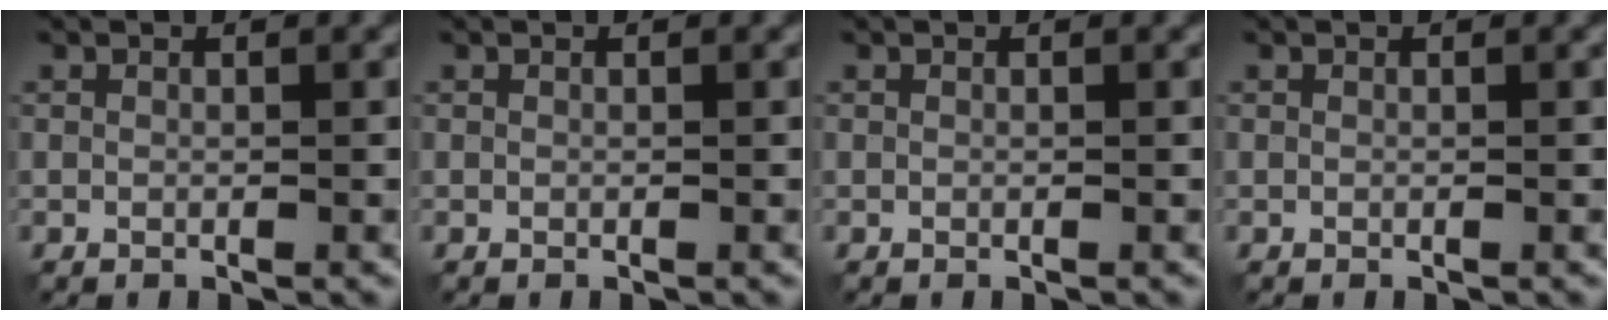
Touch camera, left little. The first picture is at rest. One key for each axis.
{"total": 0.0}
{"total": 0.0}
{"total": 0.0}